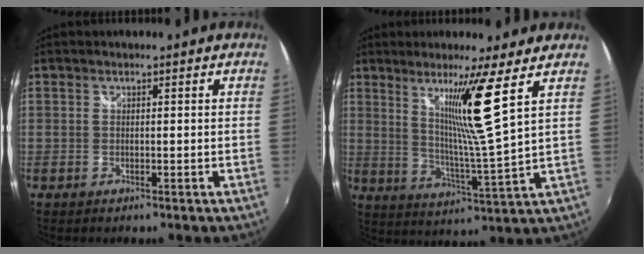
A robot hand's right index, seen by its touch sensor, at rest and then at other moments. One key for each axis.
{"total": 10.7, "fx": 5.3, "fy": -2.4, "fz": 8.9, "tx": -0.145, "ty": -0.012, "tz": 0.095}